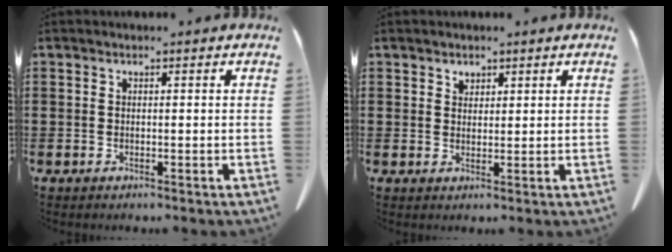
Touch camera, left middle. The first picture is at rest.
{"total": 1.7, "force": [1.5, 0.7, 0.1], "torque": [0.003, -0.004, 0.029]}